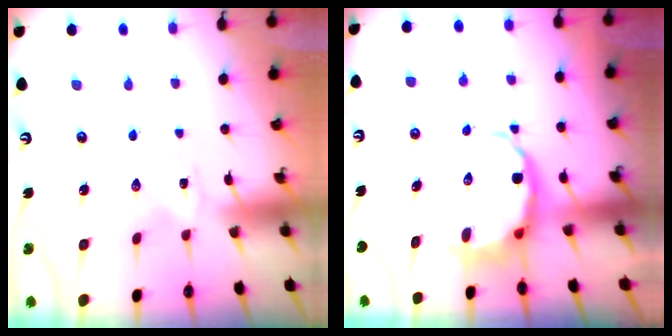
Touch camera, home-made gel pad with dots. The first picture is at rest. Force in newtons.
{"total": 5.8, "press": 5.5, "slide": 1.8}